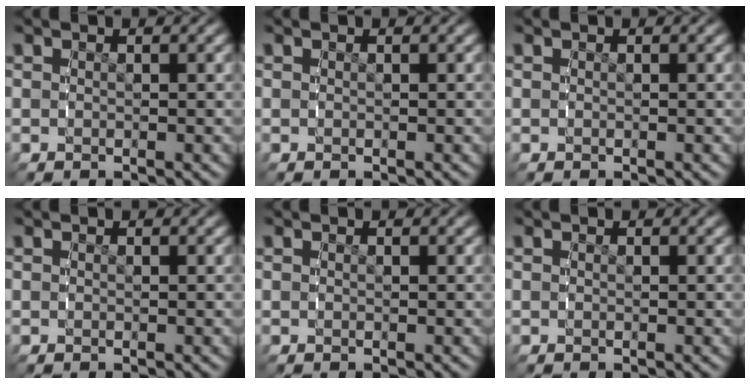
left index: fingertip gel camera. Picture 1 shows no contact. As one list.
[{"total": 0.0}, {"total": 0.0}, {"total": 0.0}, {"total": 0.0}, {"total": 0.0}]